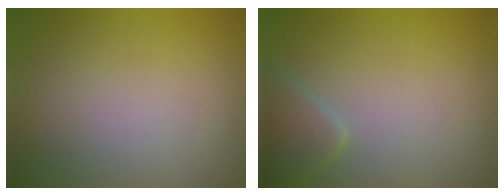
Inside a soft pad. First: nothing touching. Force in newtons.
{"total": 2.1, "press": 2.1, "slide": 0.1}